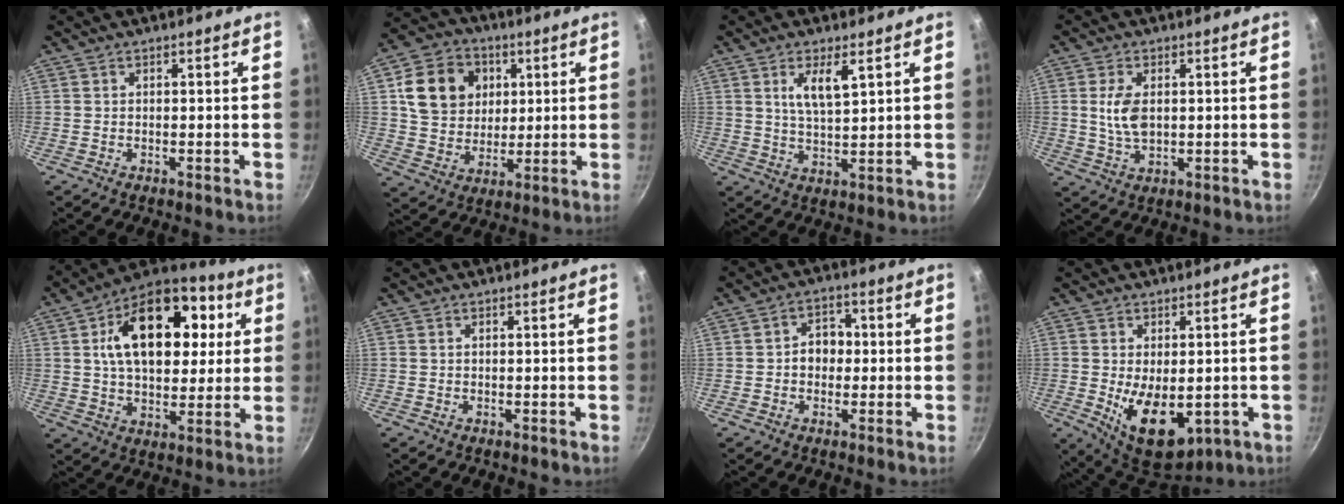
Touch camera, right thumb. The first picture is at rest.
{"total": 14.5, "force": [3.7, 12.4, 6.7], "torque": [-0.092, 0.001, 0.068]}
{"total": 6.3, "force": [2.8, 2.1, 5.2], "torque": [-0.093, -0.020, 0.056]}
{"total": 6.2, "force": [0.8, 3.5, 5.1], "torque": [-0.100, -0.005, 0.021]}
{"total": 22.2, "force": [5.4, 13.4, 16.8], "torque": [-0.225, 0.013, 0.078]}
{"total": 0.0}
{"total": 5.3, "force": [-0.1, 4.1, 3.2], "torque": [-0.027, 0.015, -0.011]}
{"total": 12.5, "force": [-2.6, 7.0, 10.1], "torque": [-0.146, -0.013, -0.016]}